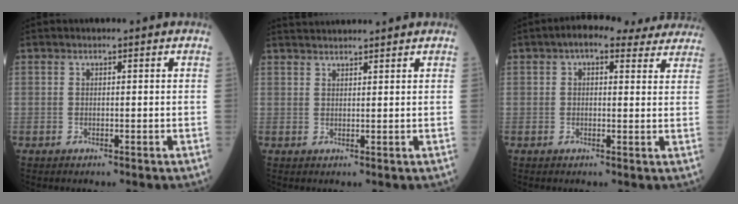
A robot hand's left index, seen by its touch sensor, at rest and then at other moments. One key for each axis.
{"total": 4.7, "fx": 4.5, "fy": -0.3, "fz": 1.2, "tx": -0.018, "ty": 0.032, "tz": 0.072}
{"total": 9.0, "fx": 7.2, "fy": 3.6, "fz": 4.1, "tx": -0.047, "ty": 0.034, "tz": 0.080}